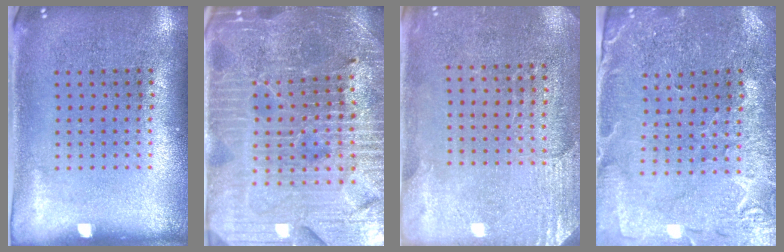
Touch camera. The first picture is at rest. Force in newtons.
{"total": 5.2, "press": 4.8, "slide": 1.8}
{"total": 2.7, "press": 2.5, "slide": 0.9}
{"total": 1.0, "press": 1.0, "slide": 0.2}